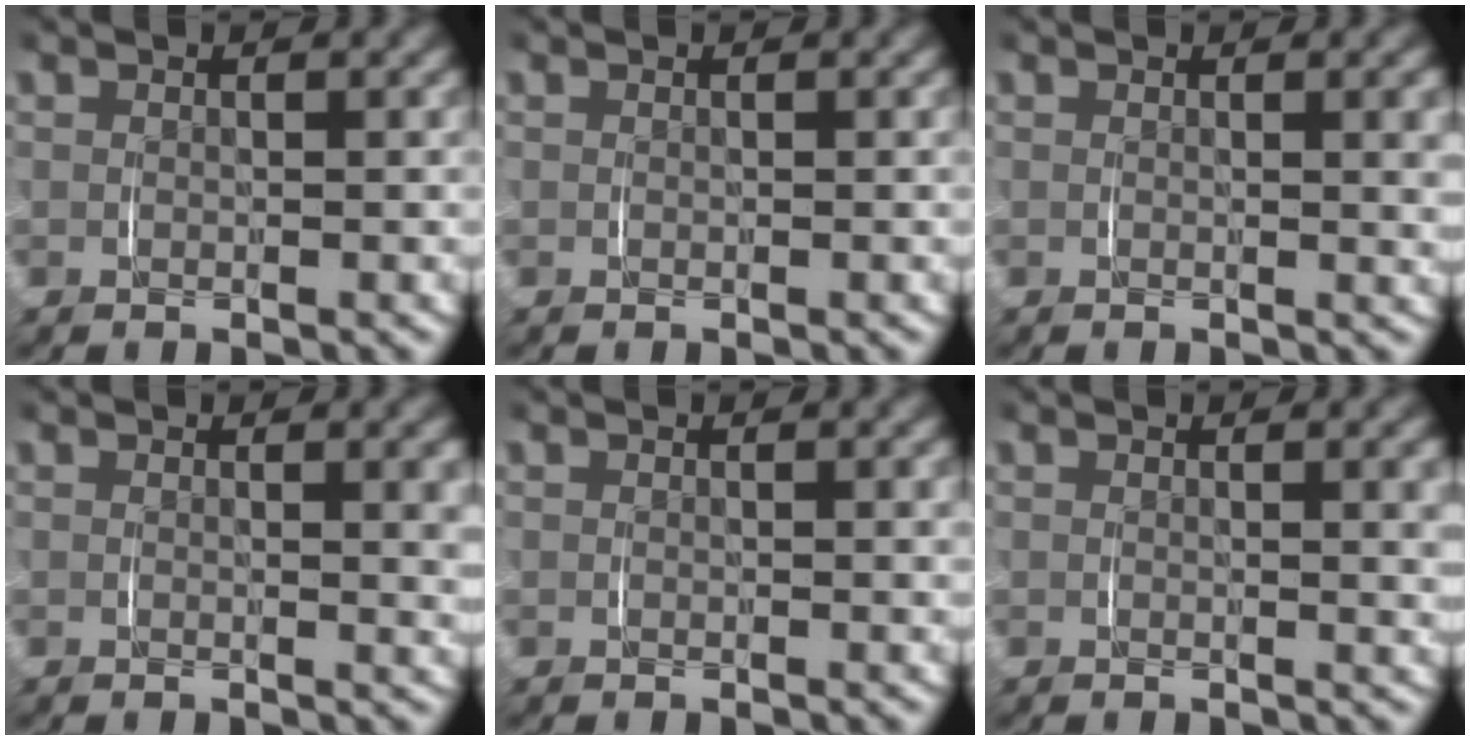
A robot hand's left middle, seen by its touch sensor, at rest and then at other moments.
{"total": 0.0}
{"total": 1.4, "force": [0.4, -0.1, 1.3], "torque": [-0.013, -0.003, 0.006]}
{"total": 1.7, "force": [0.6, 0.0, 1.6], "torque": [-0.015, -0.005, 0.009]}
{"total": 0.0}
{"total": 1.7, "force": [0.6, 0.0, 1.6], "torque": [-0.017, -0.002, 0.008]}